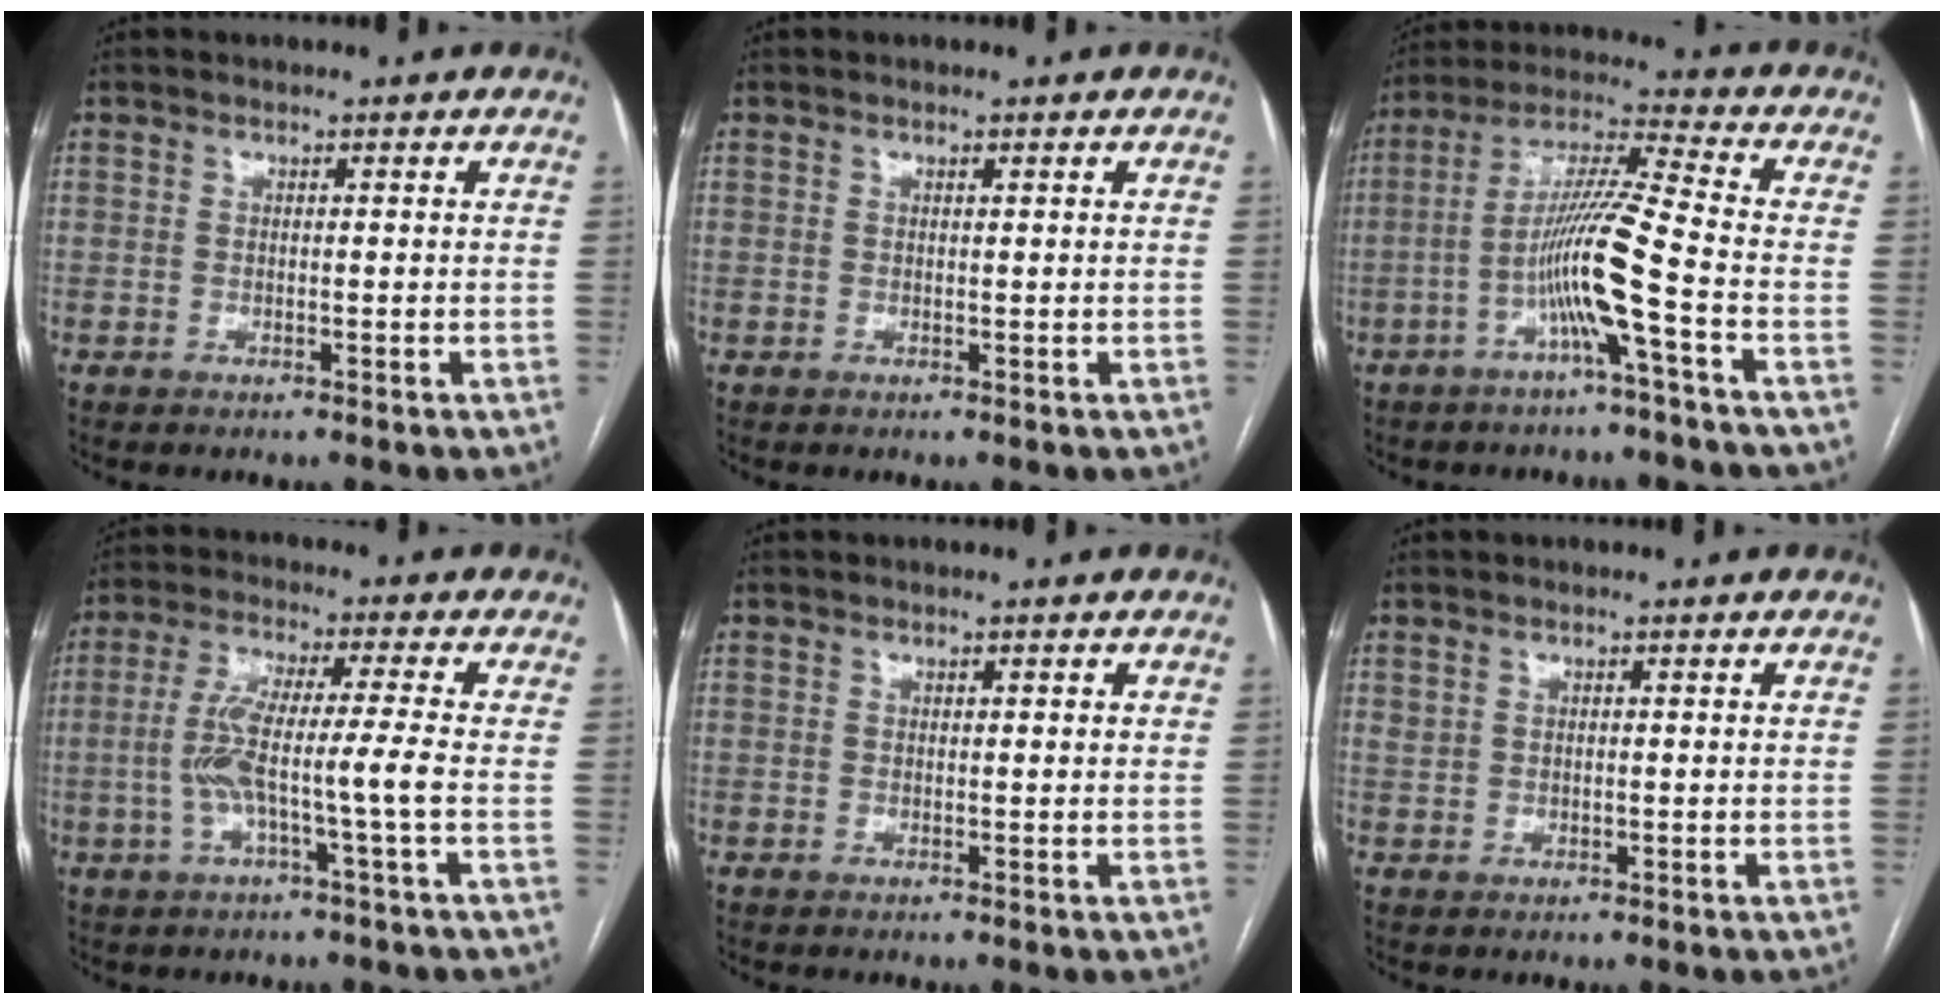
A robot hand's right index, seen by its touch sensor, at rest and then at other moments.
{"total": 0.0}
{"total": 10.8, "force": [-3.8, -1.2, 10.0], "torque": [-0.193, 0.012, -0.075]}
{"total": 8.1, "force": [-1.6, -0.5, 7.9], "torque": [-0.162, 0.010, -0.031]}
{"total": 0.7, "force": [0.3, 0.2, 0.6], "torque": [-0.009, 0.002, 0.004]}
{"total": 1.0, "force": [0.7, 0.6, 0.3], "torque": [-0.003, 0.004, 0.015]}